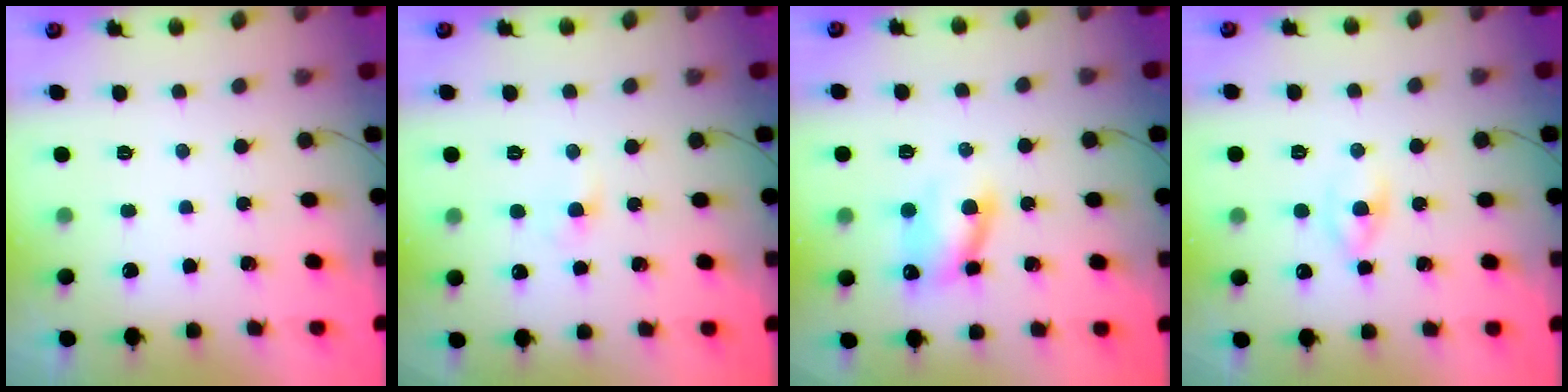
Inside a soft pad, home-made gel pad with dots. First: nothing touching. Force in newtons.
{"total": 2.7, "press": 2.4, "slide": 1.2}
{"total": 8.8, "press": 8.7, "slide": 1.4}
{"total": 1.7, "press": 1.4, "slide": 0.8}